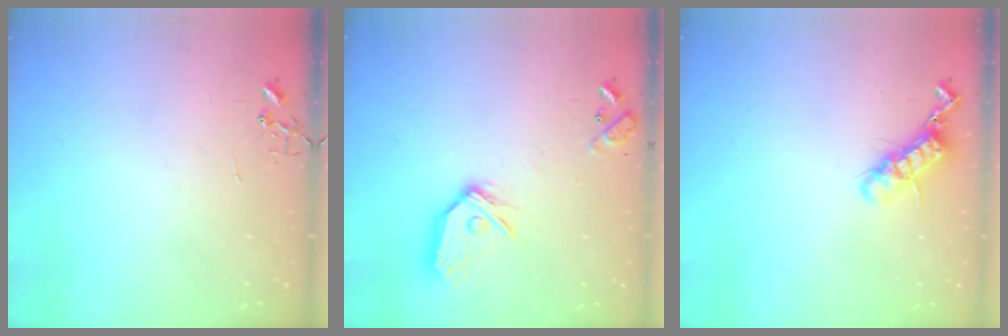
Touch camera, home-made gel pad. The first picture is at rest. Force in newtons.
{"total": 15.0, "press": 14.9, "slide": 2.2}
{"total": 12.0, "press": 11.9, "slide": 0.7}